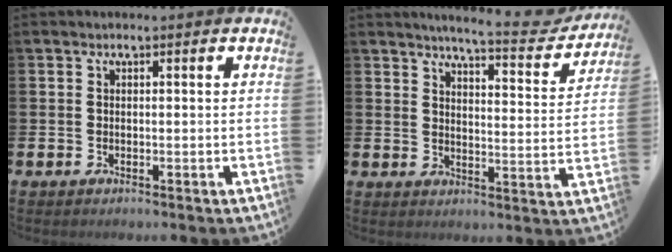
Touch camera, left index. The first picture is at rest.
{"total": 6.1, "force": [5.7, 0.6, 2.1], "torque": [-0.045, -0.043, 0.090]}